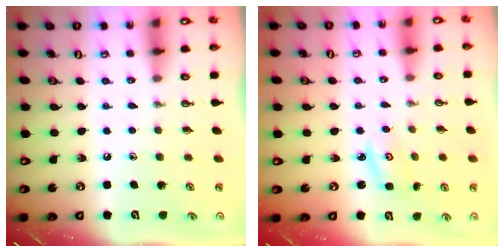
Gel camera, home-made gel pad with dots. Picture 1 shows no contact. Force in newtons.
{"total": 2.3, "press": 2.3, "slide": 0.2}